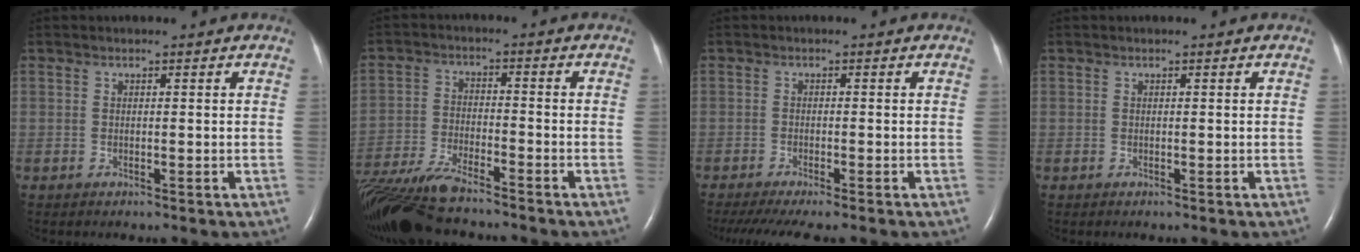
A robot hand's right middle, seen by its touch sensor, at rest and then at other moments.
{"total": 12.8, "force": [-11.2, 1.3, 6.1], "torque": [-0.114, -0.025, -0.193]}
{"total": 8.3, "force": [-6.8, 0.5, 4.7], "torque": [-0.068, -0.017, -0.107]}
{"total": 0.0}